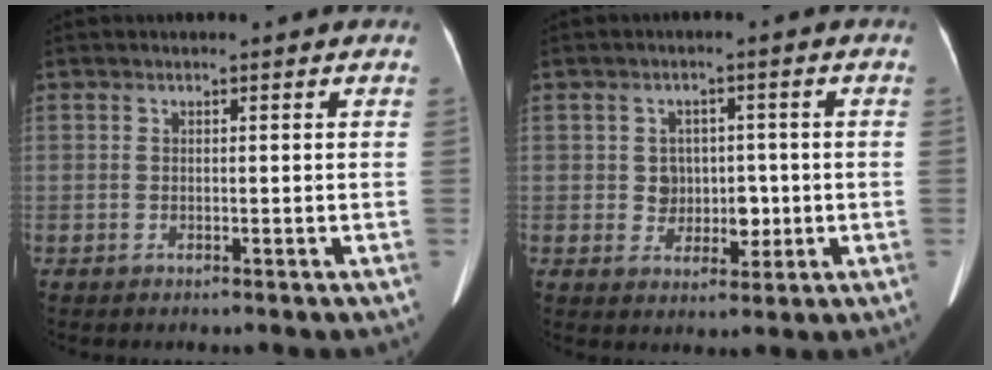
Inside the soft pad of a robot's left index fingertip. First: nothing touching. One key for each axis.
{"total": 4.5, "fx": -0.1, "fy": 3.8, "fz": 2.4, "tx": -0.032, "ty": 0.010, "tz": 0.006}